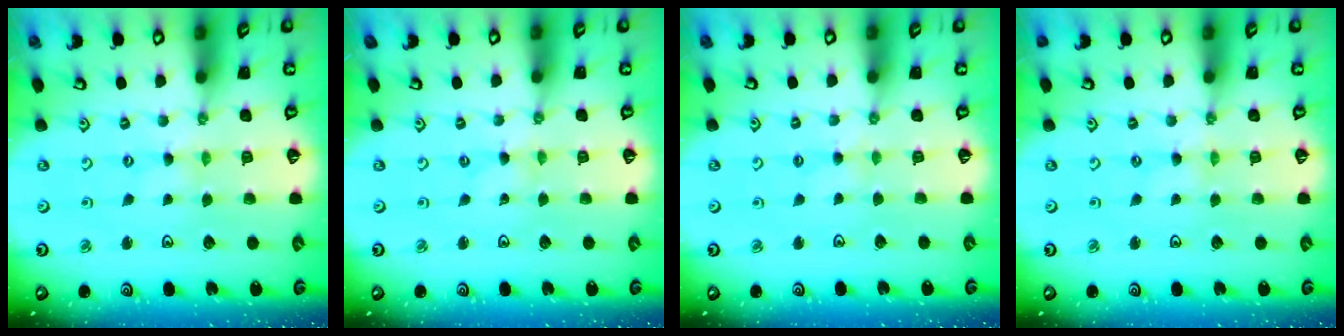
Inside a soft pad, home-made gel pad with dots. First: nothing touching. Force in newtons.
{"total": 0.0}
{"total": 1.9, "press": 1.8, "slide": 0.4}
{"total": 0.0}